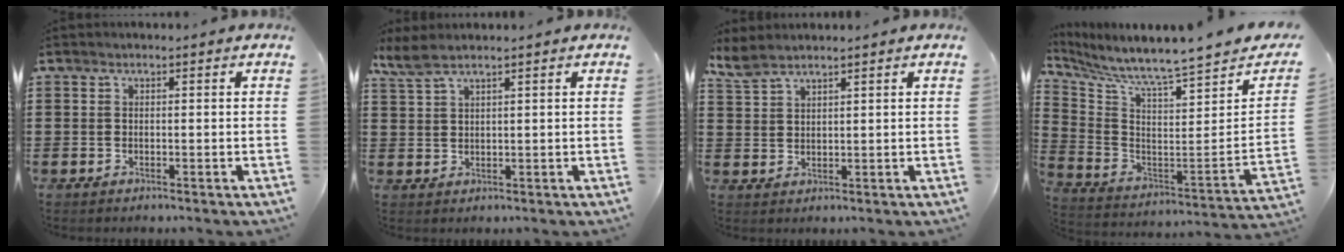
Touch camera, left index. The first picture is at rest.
{"total": 3.3, "force": [2.4, 0.5, 2.2], "torque": [-0.048, 0.002, 0.045]}
{"total": 3.1, "force": [2.7, 0.7, 1.3], "torque": [-0.035, -0.003, 0.052]}
{"total": 4.7, "force": [4.3, -1.2, 1.4], "torque": [-0.058, -0.068, 0.062]}